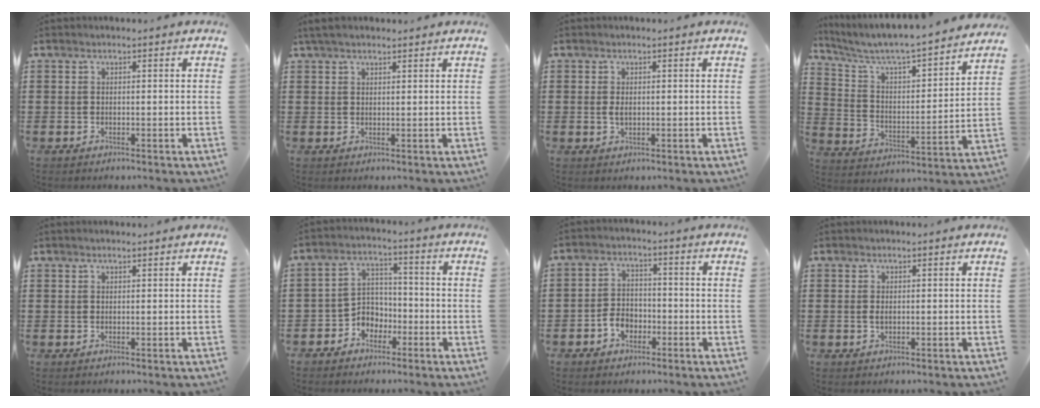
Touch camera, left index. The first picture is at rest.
{"total": 2.3, "force": [1.7, 0.6, 1.4], "torque": [-0.031, 0.005, 0.033]}
{"total": 1.6, "force": [0.0, 0.7, 1.4], "torque": [-0.036, -0.001, -0.002]}
{"total": 5.1, "force": [4.6, 0.2, 2.2], "torque": [-0.066, -0.047, 0.067]}
{"total": 0.6, "force": [0.4, 0.0, 0.4], "torque": [-0.008, -0.001, 0.009]}
{"total": 4.6, "force": [-2.8, 3.5, 1.1], "torque": [-0.031, 0.008, -0.058]}
{"total": 4.1, "force": [-2.1, 2.9, 2.0], "torque": [-0.047, 0.003, -0.042]}
{"total": 1.0, "force": [0.0, 0.4, 0.9], "torque": [-0.020, 0.001, 0.000]}